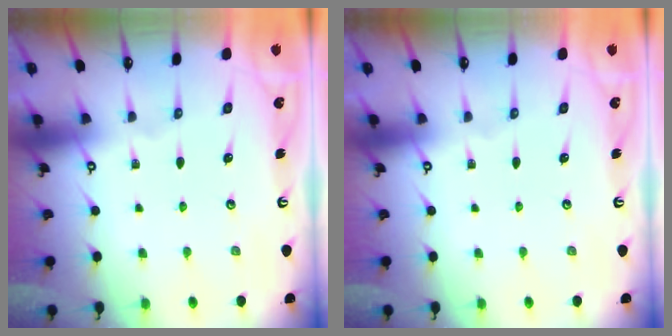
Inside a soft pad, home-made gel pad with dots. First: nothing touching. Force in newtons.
{"total": 0.0}